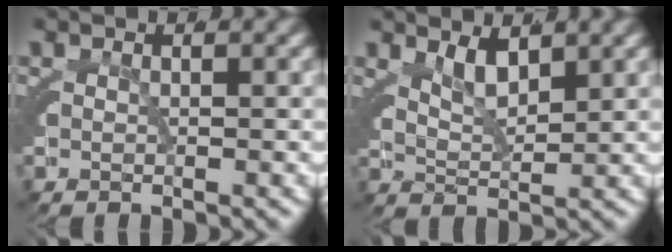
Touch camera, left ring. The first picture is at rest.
{"total": 2.6, "force": [1.9, 0.7, 1.7], "torque": [-0.033, -0.006, 0.035]}